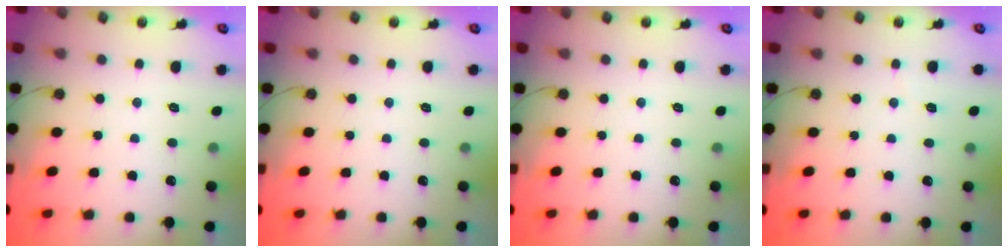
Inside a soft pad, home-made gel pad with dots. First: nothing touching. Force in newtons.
{"total": 0.0}
{"total": 0.0}
{"total": 3.1, "press": 3.1, "slide": 0.5}